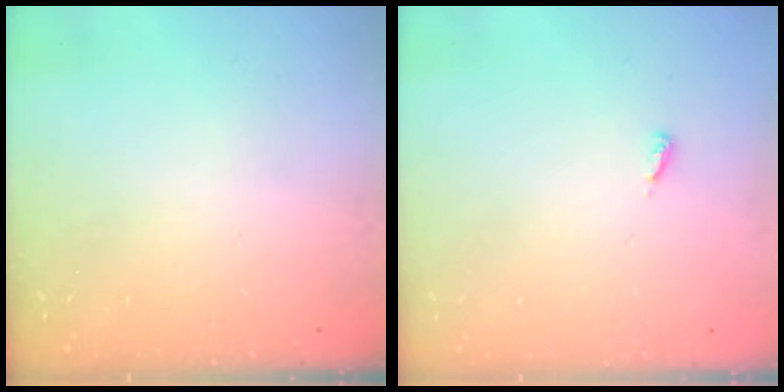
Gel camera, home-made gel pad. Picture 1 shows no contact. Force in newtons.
{"total": 2.9, "press": 2.9, "slide": 0.2}